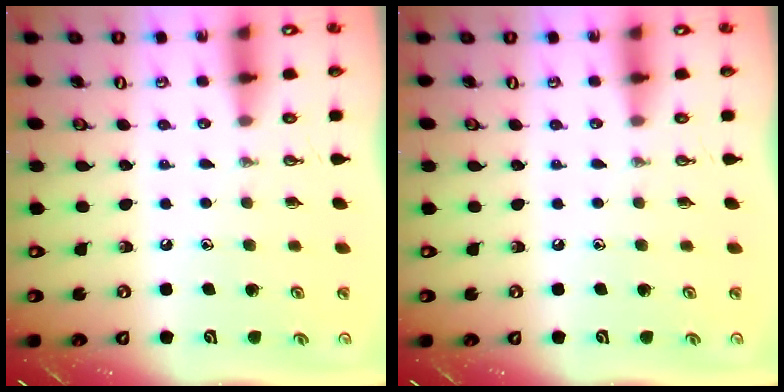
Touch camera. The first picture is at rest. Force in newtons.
{"total": 0.0}